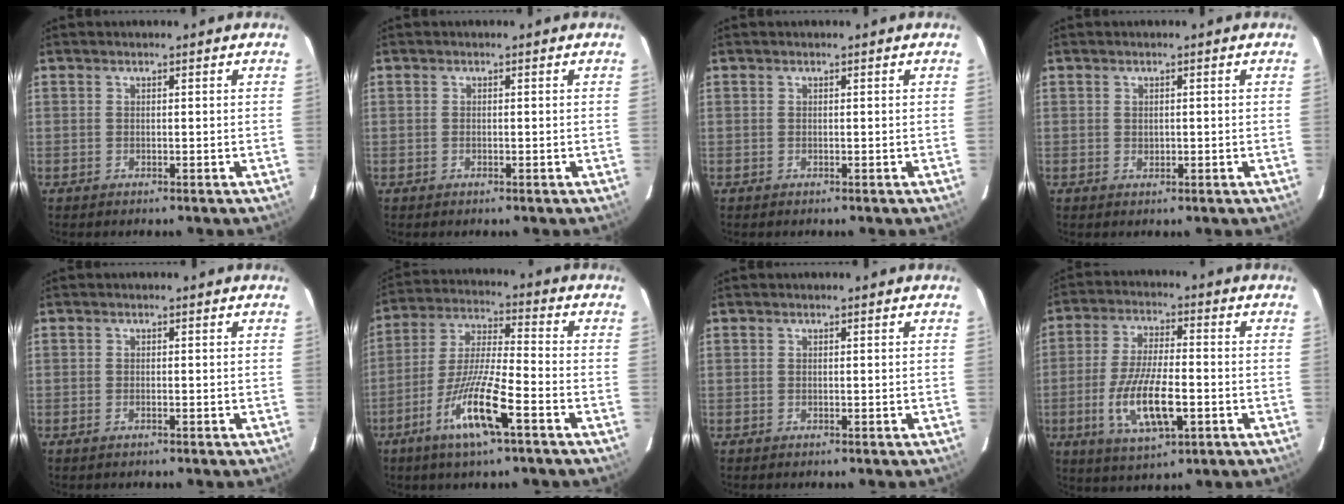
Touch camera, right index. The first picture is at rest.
{"total": 0.5, "force": [-0.3, 0.4, 0.2], "torque": [-0.003, -0.002, -0.004]}
{"total": 0.0}
{"total": 0.9, "force": [0.0, 0.8, 0.4], "torque": [-0.003, 0.000, 0.002]}
{"total": 0.8, "force": [-0.6, 0.3, 0.5], "torque": [-0.010, -0.001, -0.012]}
{"total": 13.1, "force": [-6.9, 1.7, 11.0], "torque": [-0.229, -0.012, -0.136]}
{"total": 0.0}
{"total": 12.8, "force": [-3.9, 4.3, 11.4], "torque": [-0.231, -0.014, -0.066]}